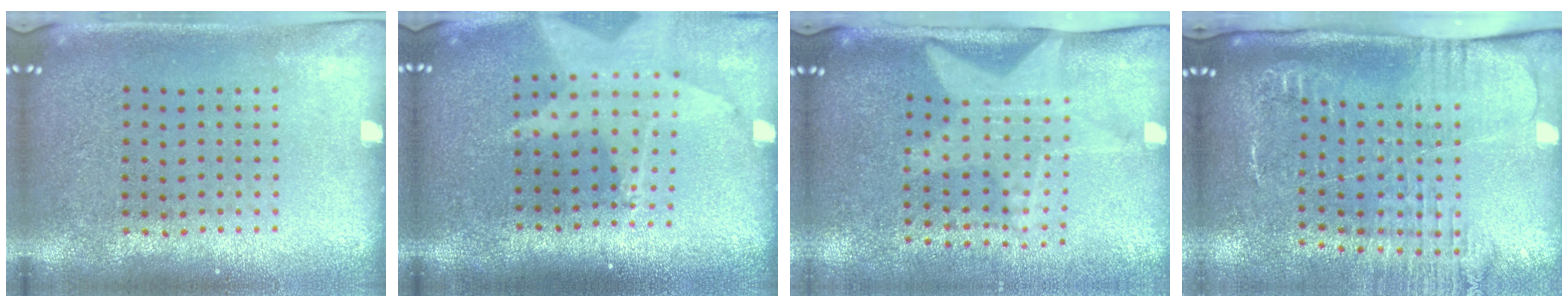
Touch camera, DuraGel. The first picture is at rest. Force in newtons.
{"total": 2.0, "press": 1.6, "slide": 1.3}
{"total": 2.1, "press": 1.5, "slide": 1.4}
{"total": 2.7, "press": 2.1, "slide": 1.7}